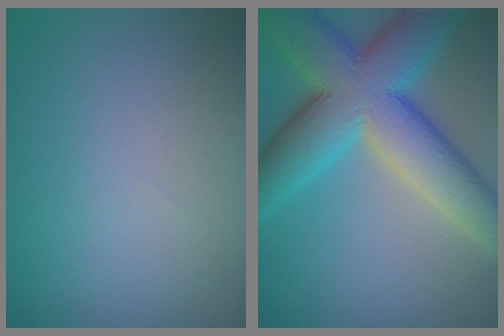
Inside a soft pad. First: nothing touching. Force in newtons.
{"total": 11.7, "press": 11.6, "slide": 0.7}